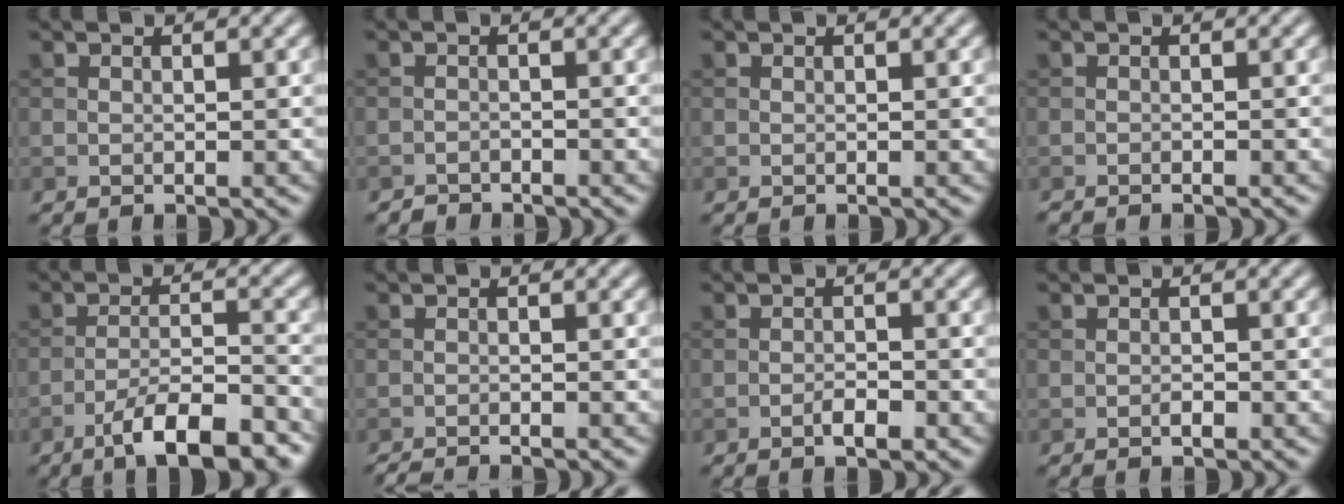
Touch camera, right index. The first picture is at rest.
{"total": 1.3, "force": [-1.2, 0.3, -0.1], "torque": [0.005, 0.003, -0.023]}
{"total": 0.0}
{"total": 1.1, "force": [-1.1, 0.0, 0.3], "torque": [-0.002, -0.002, -0.019]}
{"total": 8.2, "force": [-5.7, 2.0, 5.6], "torque": [-0.088, 0.005, -0.095]}
{"total": 1.7, "force": [-1.6, 0.1, 0.5], "torque": [-0.009, -0.004, -0.031]}
{"total": 1.7, "force": [-1.0, 0.5, 1.4], "torque": [-0.023, 0.002, -0.018]}
{"total": 0.6, "force": [-0.4, 0.2, 0.5], "torque": [-0.009, 0.001, -0.006]}